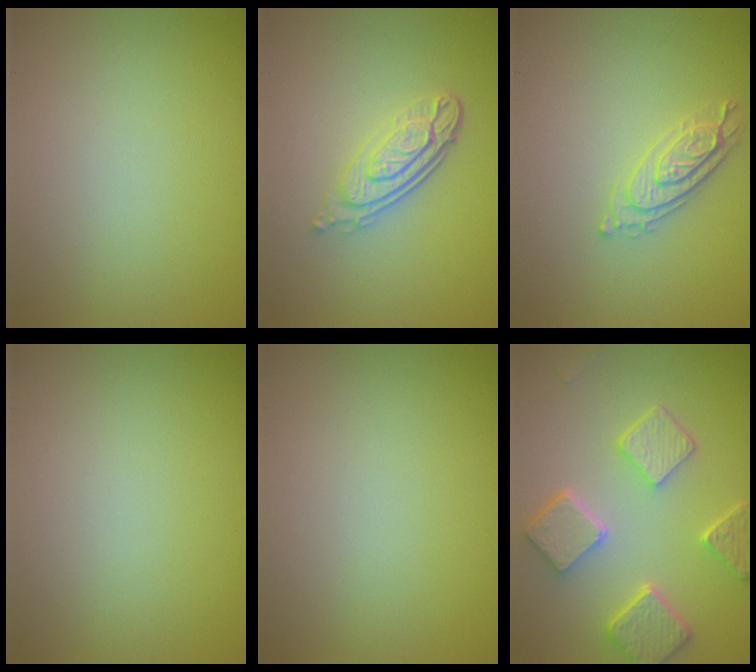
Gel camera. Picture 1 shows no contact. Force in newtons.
{"total": 4.4, "press": 3.2, "slide": 3.1}
{"total": 2.4, "press": 2.3, "slide": 0.7}
{"total": 0.0}
{"total": 0.0}
{"total": 5.8, "press": 4.5, "slide": 3.6}